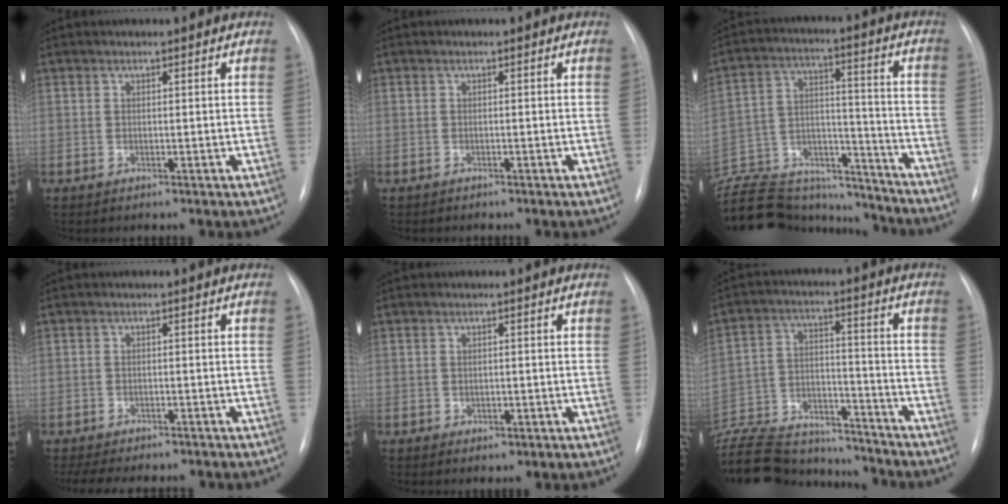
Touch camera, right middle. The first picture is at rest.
{"total": 0.6, "force": [-0.6, 0.3, 0.0], "torque": [-0.006, 0.001, -0.012]}
{"total": 26.3, "force": [-23.9, 8.0, 7.4], "torque": [-0.169, 0.018, -0.361]}
{"total": 11.0, "force": [-9.5, 3.4, 4.4], "torque": [-0.079, -0.007, -0.119]}
{"total": 1.3, "force": [-0.6, 0.8, 0.8], "torque": [-0.016, -0.002, -0.001]}
{"total": 24.7, "force": [-22.8, 5.5, 7.9], "torque": [-0.183, -0.010, -0.351]}